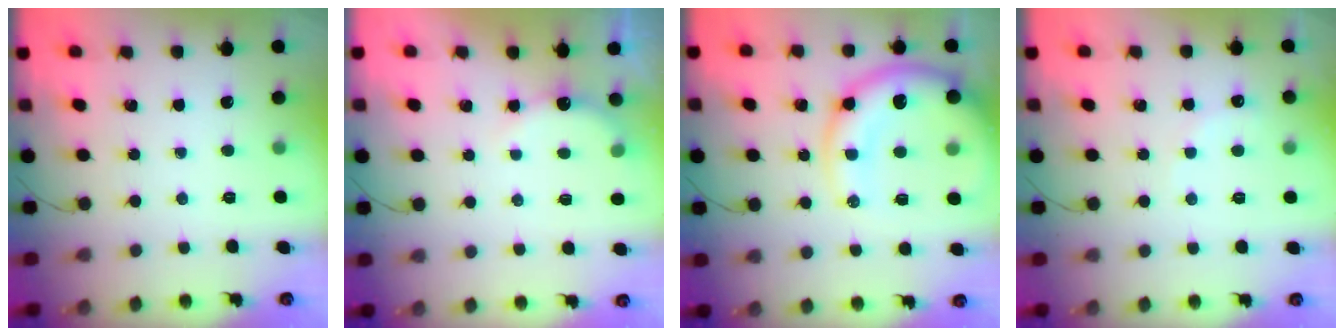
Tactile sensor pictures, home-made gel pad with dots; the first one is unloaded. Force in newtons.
{"total": 5.5, "press": 5.4, "slide": 1.0}
{"total": 15.9, "press": 15.6, "slide": 3.3}
{"total": 6.5, "press": 6.3, "slide": 1.6}